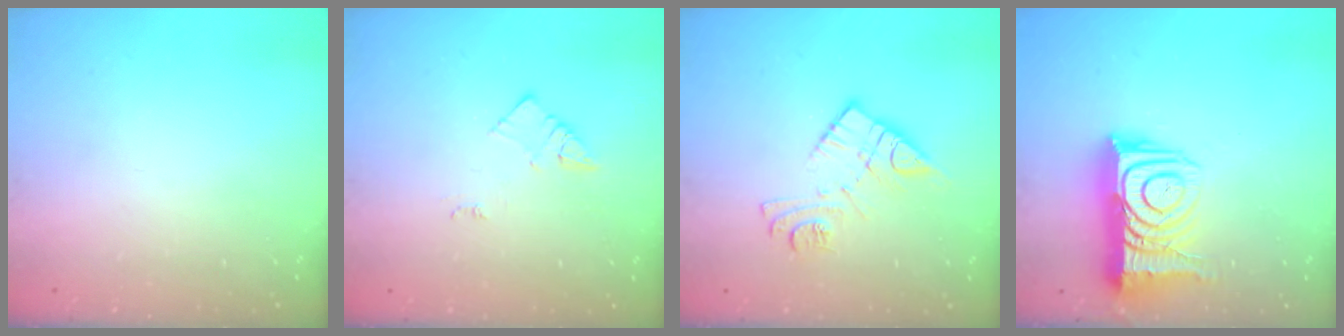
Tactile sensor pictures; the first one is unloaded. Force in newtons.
{"total": 2.7, "press": 2.6, "slide": 0.4}
{"total": 11.7, "press": 11.7, "slide": 0.9}
{"total": 15.7, "press": 15.6, "slide": 1.2}